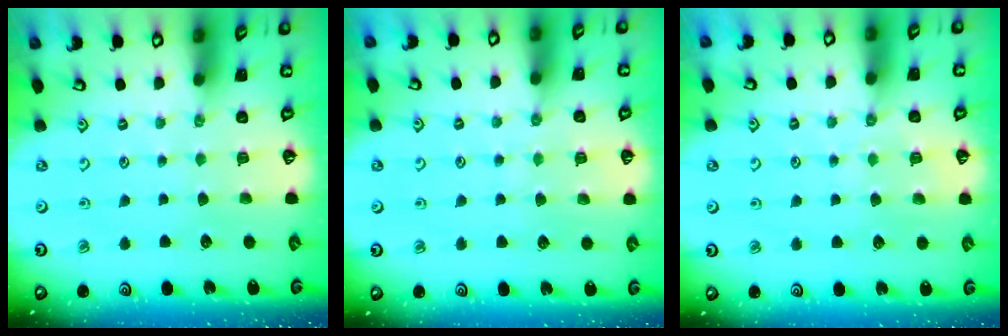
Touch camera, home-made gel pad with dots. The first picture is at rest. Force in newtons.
{"total": 4.8, "press": 4.8, "slide": 0.6}
{"total": 5.1, "press": 5.1, "slide": 0.6}